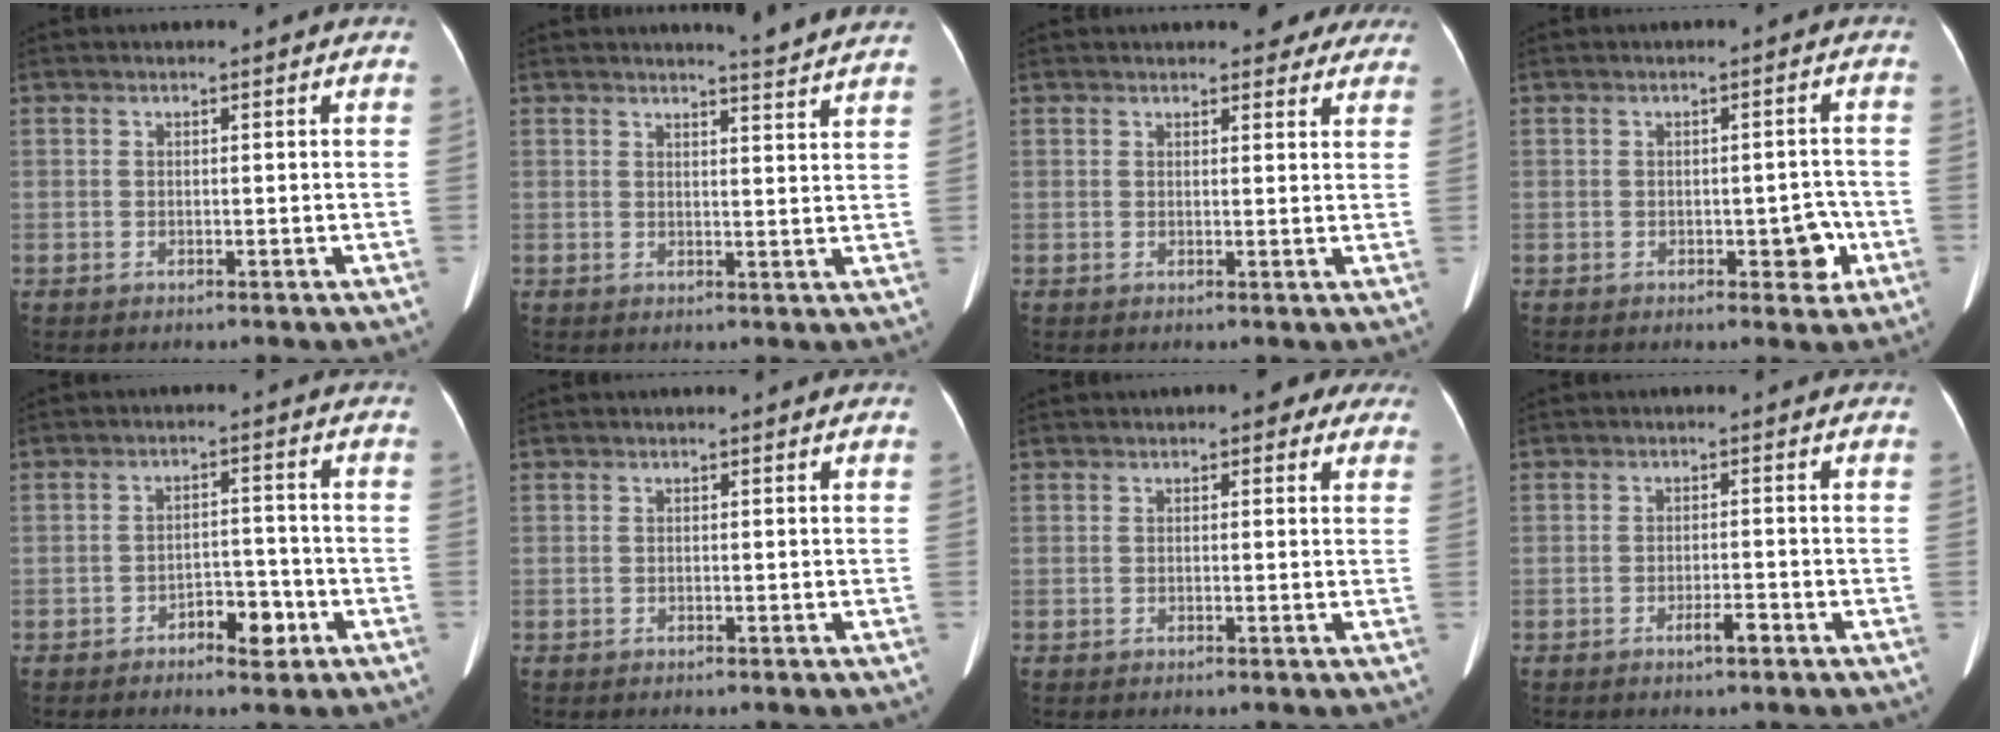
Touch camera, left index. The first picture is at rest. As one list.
[{"total": 5.2, "force": [5.1, -0.9, 0.9], "torque": [-0.022, -0.014, 0.049]}, {"total": 6.0, "force": [5.3, 2.1, 1.7], "torque": [0.000, 0.006, 0.051]}, {"total": 3.8, "force": [-1.4, 1.8, 2.9], "torque": [-0.026, 0.010, -0.014]}, {"total": 4.6, "force": [-2.6, 2.1, 3.1], "torque": [-0.044, 0.011, -0.038]}, {"total": 0.0}, {"total": 3.3, "force": [2.1, 1.8, 1.8], "torque": [-0.009, 0.016, 0.020]}, {"total": 2.2, "force": [-1.4, 0.4, 1.7], "torque": [-0.027, 0.001, -0.022]}]